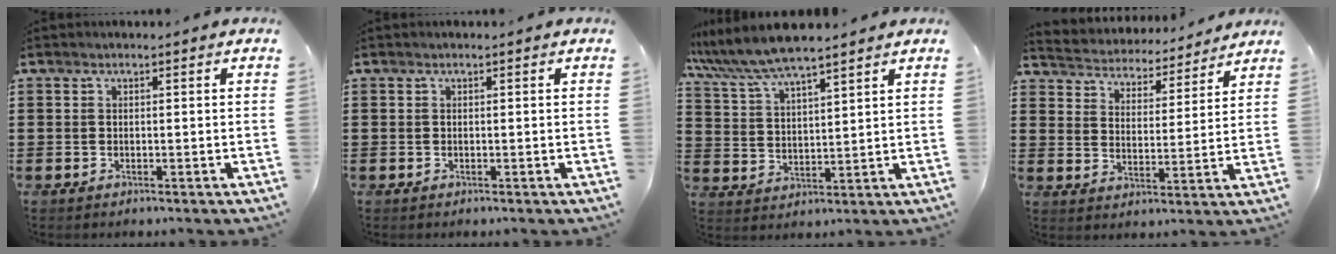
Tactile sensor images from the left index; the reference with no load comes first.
{"total": 0.0}
{"total": 7.4, "force": [6.4, 0.8, 3.5], "torque": [-0.090, -0.020, 0.115]}
{"total": 4.1, "force": [4.0, 0.3, -0.2], "torque": [-0.023, -0.035, 0.064]}